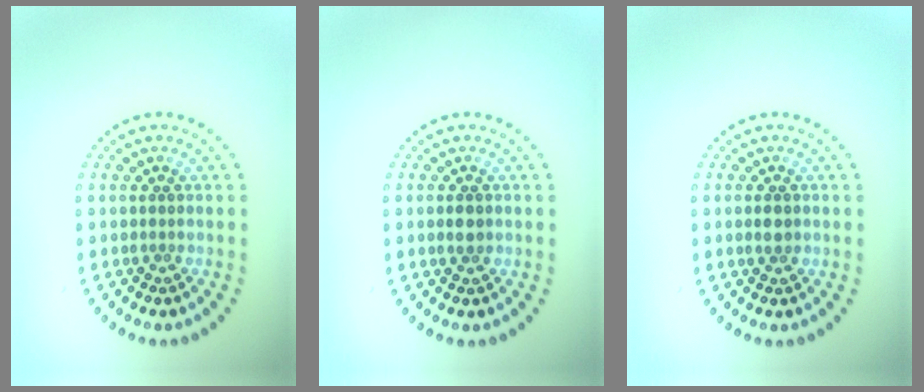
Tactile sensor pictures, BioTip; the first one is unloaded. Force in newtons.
{"total": 1.4, "press": 1.4, "slide": 0.1}
{"total": 1.4, "press": 1.4, "slide": 0.1}